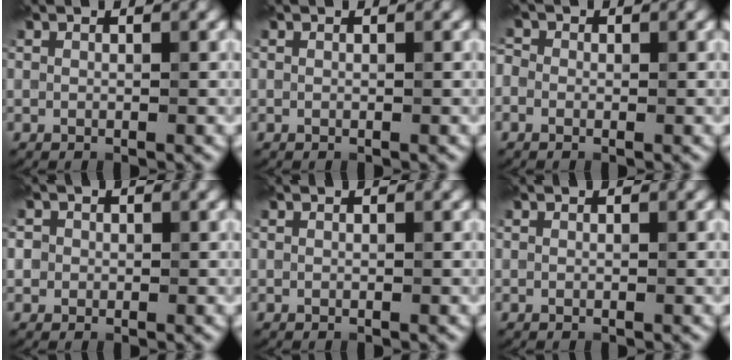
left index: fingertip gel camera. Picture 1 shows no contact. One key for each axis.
{"total": 0.0}
{"total": 1.6, "fx": 0.1, "fy": 1.4, "fz": 0.8, "tx": -0.009, "ty": 0.004, "tz": -0.016}
{"total": 2.2, "fx": 0.6, "fy": 2.0, "fz": 0.7, "tx": 0.005, "ty": 0.010, "tz": 0.000}
{"total": 0.0}
{"total": 0.0}